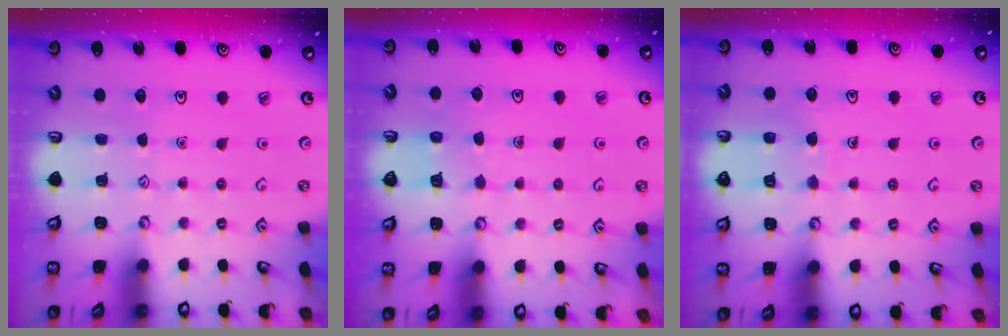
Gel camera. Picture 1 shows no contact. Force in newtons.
{"total": 4.1, "press": 4.1, "slide": 0.3}
{"total": 7.8, "press": 7.7, "slide": 0.5}